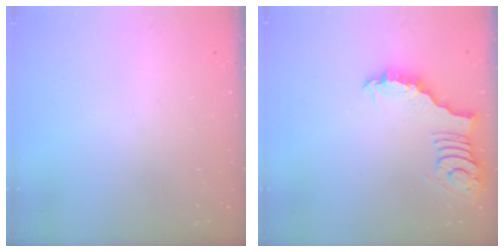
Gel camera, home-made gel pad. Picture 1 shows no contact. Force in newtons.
{"total": 3.0, "press": 3.0, "slide": 0.0}